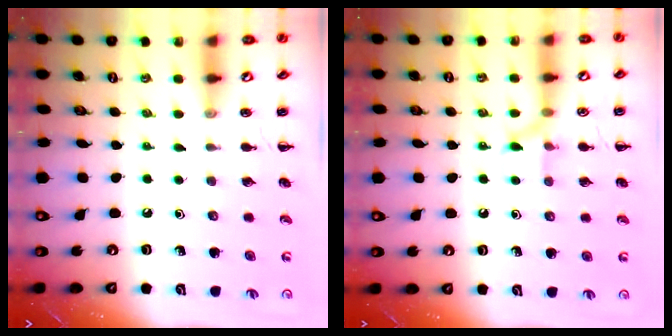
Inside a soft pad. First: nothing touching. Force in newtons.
{"total": 6.4, "press": 6.4, "slide": 0.6}